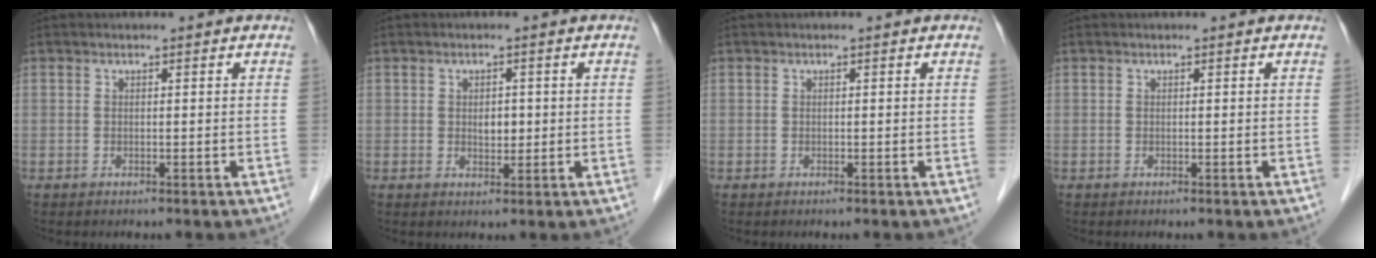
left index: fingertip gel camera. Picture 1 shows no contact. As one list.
[{"total": 2.1, "force": [0.1, 1.4, 1.6], "torque": [-0.026, -0.001, 0.004]}, {"total": 0.0}, {"total": 0.0}]